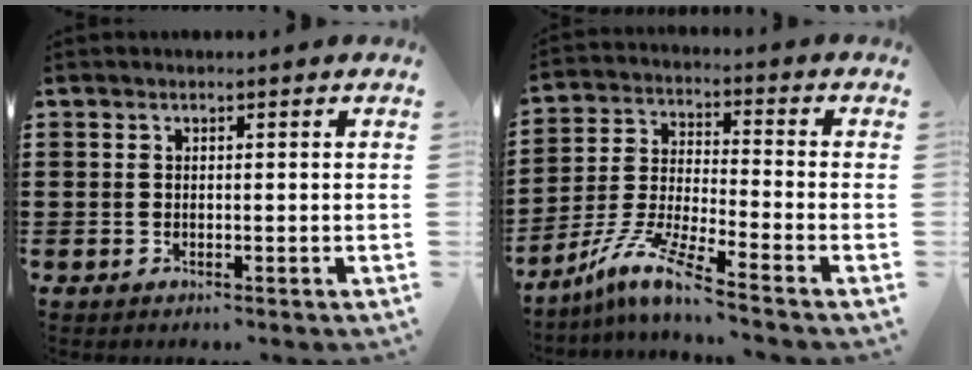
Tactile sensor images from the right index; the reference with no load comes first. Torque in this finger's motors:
{"motor_torque": [-1.11, 1.03, -0.64, -0.17]}